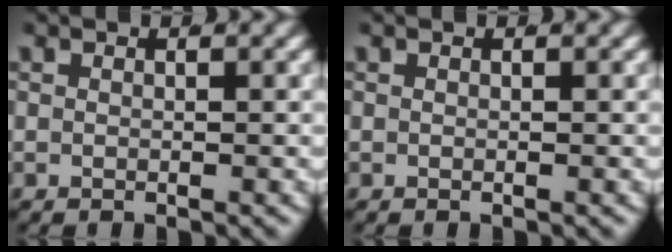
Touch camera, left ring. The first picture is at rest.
{"total": 0.0}